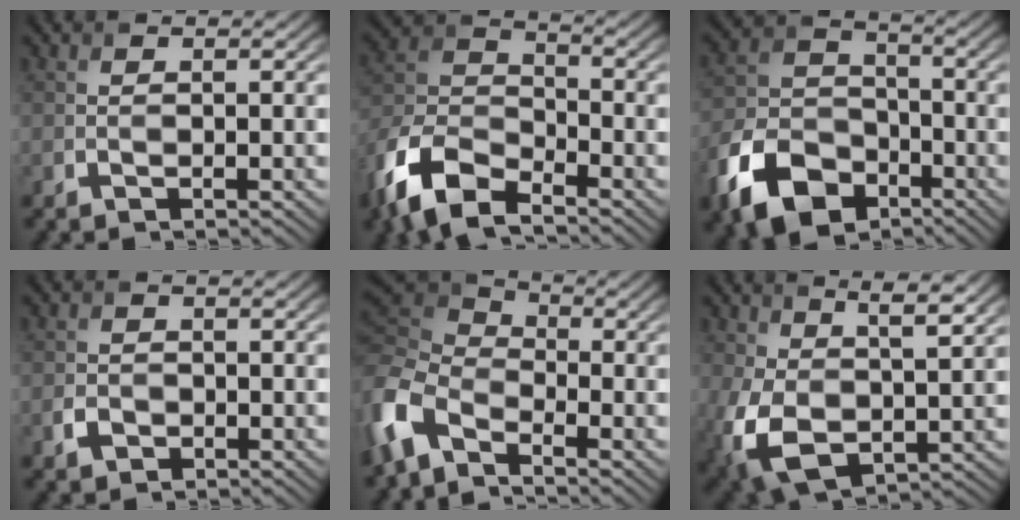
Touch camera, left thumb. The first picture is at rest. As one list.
[{"total": 11.8, "force": [-8.1, 5.2, 6.8], "torque": [-0.148, -0.008, -0.179]}, {"total": 12.2, "force": [-7.0, 7.8, 6.4], "torque": [-0.155, -0.017, -0.149]}, {"total": 2.0, "force": [-1.1, 1.5, 0.8], "torque": [-0.014, -0.003, -0.025]}, {"total": 9.3, "force": [-4.6, 5.3, 6.1], "torque": [-0.166, -0.008, -0.110]}, {"total": 11.3, "force": [1.8, 6.3, 9.2], "torque": [-0.216, -0.018, 0.037]}]